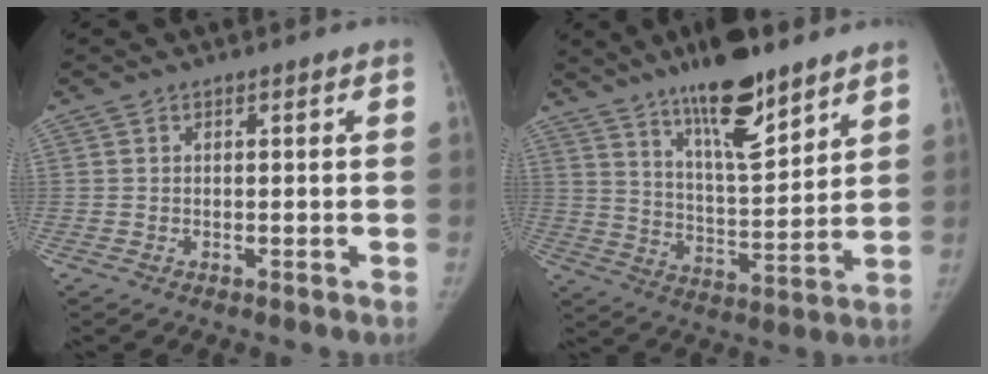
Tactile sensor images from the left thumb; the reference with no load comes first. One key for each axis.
{"total": 15.8, "fx": 11.0, "fy": 4.2, "fz": 10.6, "tx": -0.153, "ty": -0.067, "tz": 0.190}